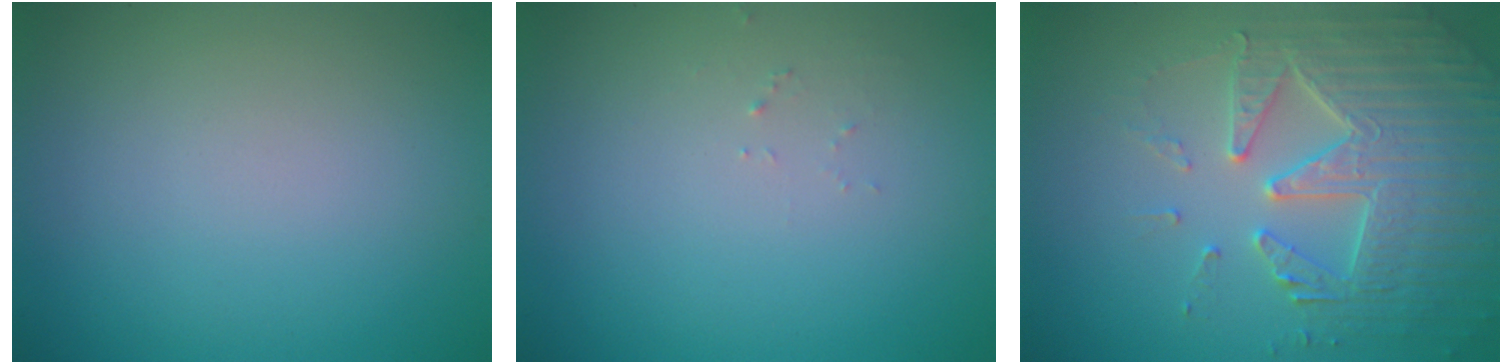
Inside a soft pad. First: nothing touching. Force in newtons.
{"total": 0.7, "press": 0.7, "slide": 0.1}
{"total": 5.0, "press": 4.9, "slide": 1.0}